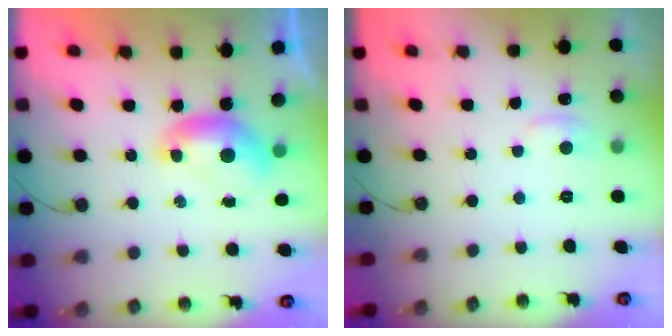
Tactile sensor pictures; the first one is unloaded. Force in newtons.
{"total": 1.2, "press": 0.8, "slide": 0.9}